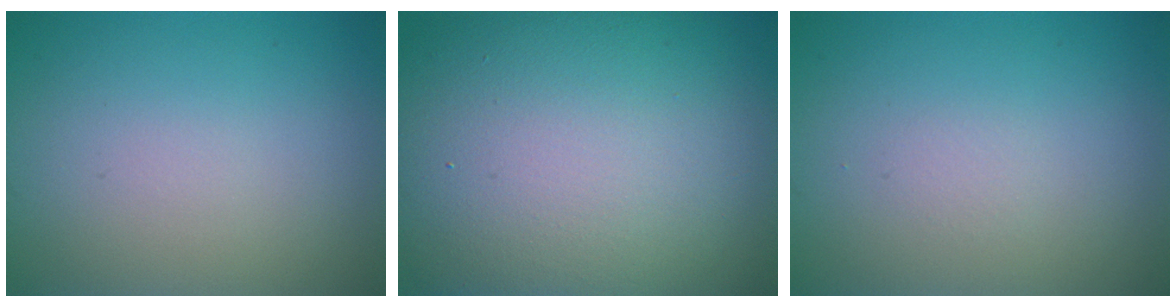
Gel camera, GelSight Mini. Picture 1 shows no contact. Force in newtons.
{"total": 19.0, "press": 19.0, "slide": 0.6}
{"total": 0.5, "press": 0.5, "slide": 0.1}